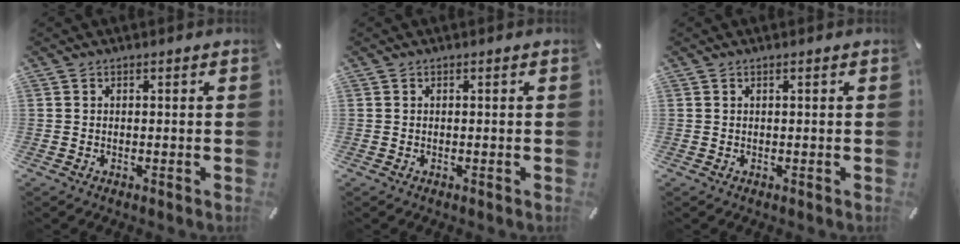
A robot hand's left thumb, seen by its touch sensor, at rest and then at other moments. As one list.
[{"total": 0.0}, {"total": 0.5, "force": [0.2, 0.0, 0.5], "torque": [-0.007, 0.001, 0.003]}]